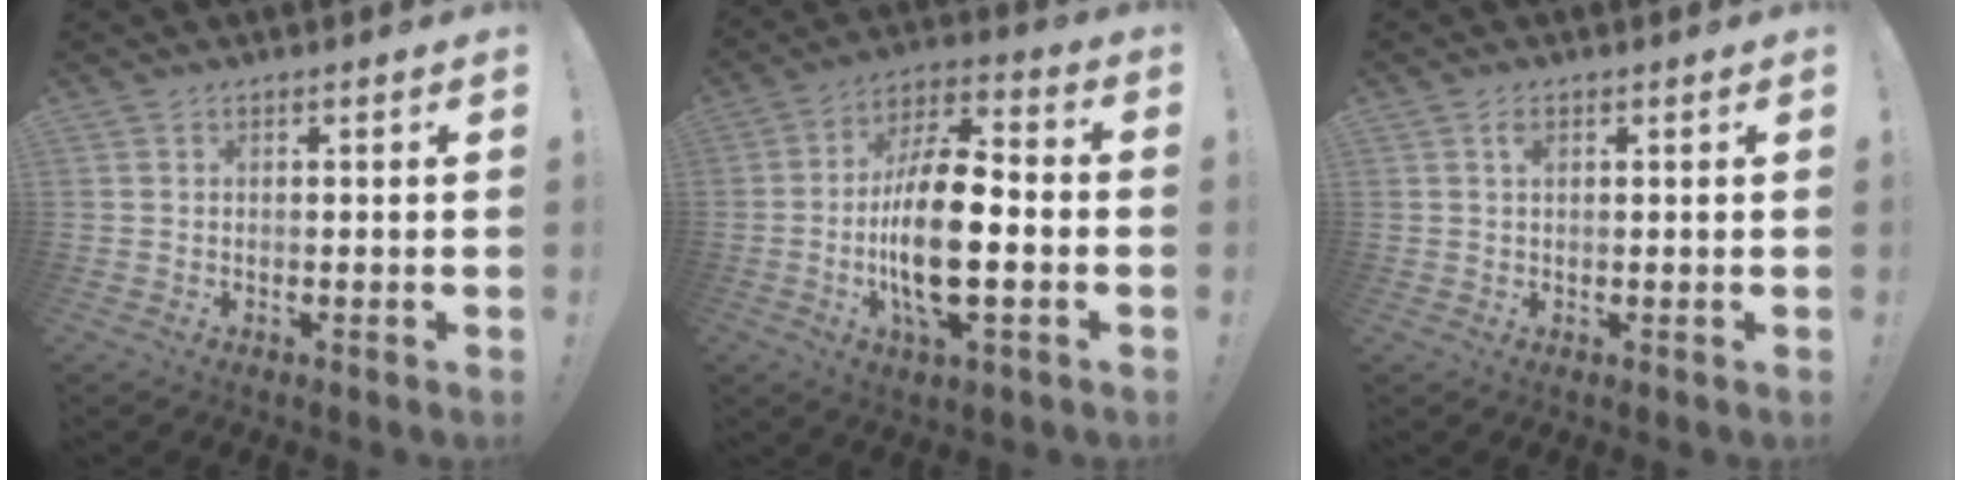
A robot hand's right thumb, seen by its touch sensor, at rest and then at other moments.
{"total": 18.4, "force": [-3.0, 7.8, 16.4], "torque": [-0.304, 0.007, -0.051]}
{"total": 1.9, "force": [0.9, 1.4, 0.9], "torque": [-0.005, -0.002, 0.012]}